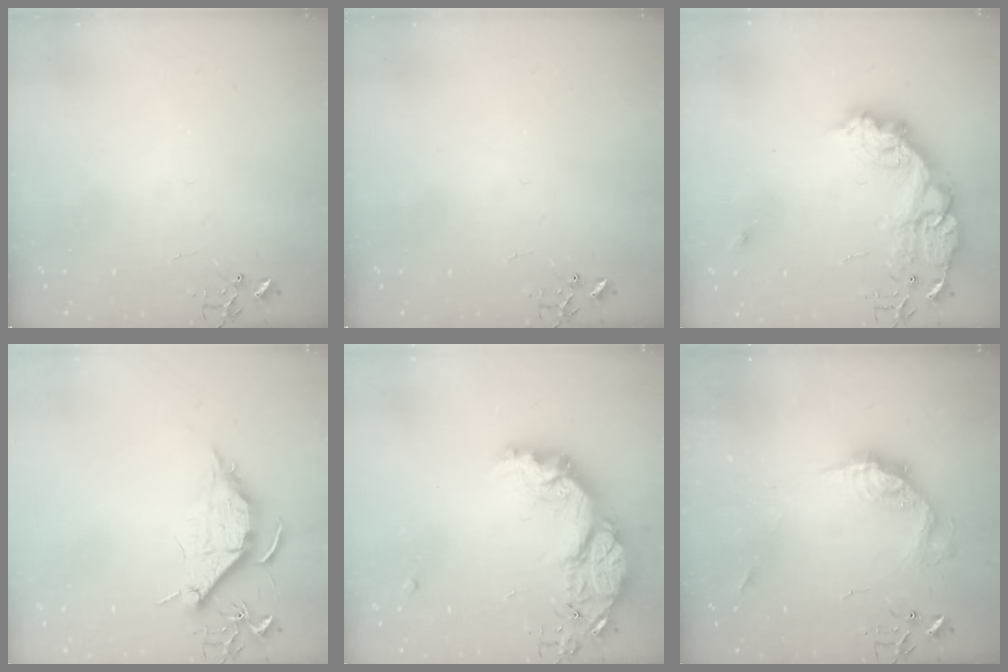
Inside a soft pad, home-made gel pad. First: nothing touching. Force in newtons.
{"total": 0.0}
{"total": 18.7, "press": 18.7, "slide": 1.3}
{"total": 9.3, "press": 9.2, "slide": 1.0}
{"total": 20.5, "press": 20.5, "slide": 1.5}
{"total": 14.2, "press": 14.2, "slide": 1.3}